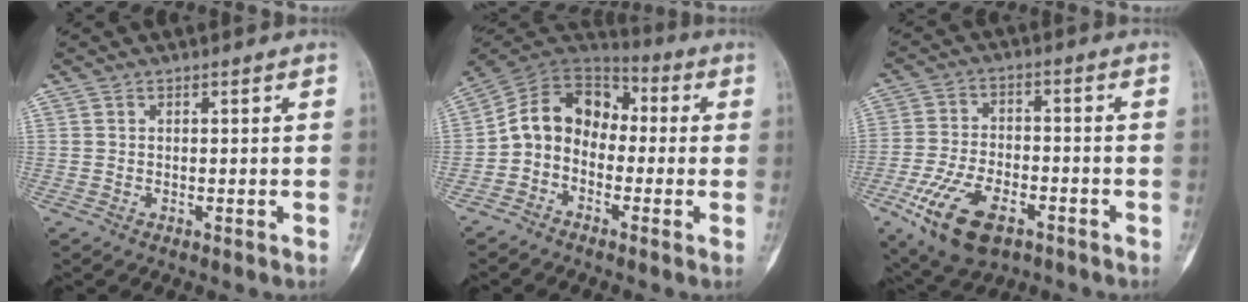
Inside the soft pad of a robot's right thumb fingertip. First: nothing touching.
{"total": 11.6, "force": [-1.6, 9.2, 6.9], "torque": [-0.095, 0.060, -0.047]}
{"total": 14.0, "force": [-6.9, 7.3, 9.8], "torque": [-0.186, 0.015, -0.117]}